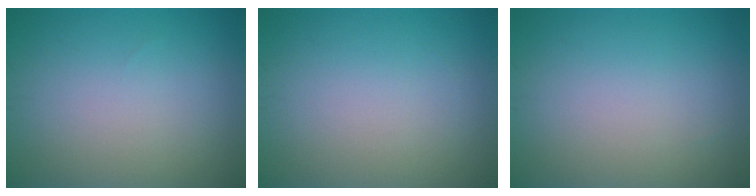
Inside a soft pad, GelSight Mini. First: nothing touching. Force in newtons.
{"total": 0.0}
{"total": 0.0}